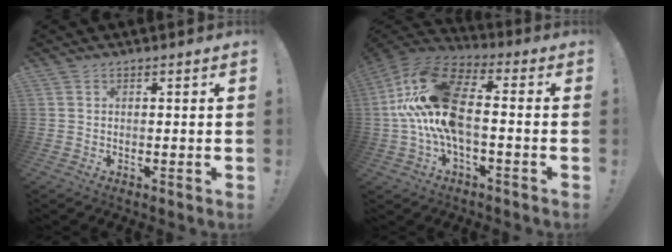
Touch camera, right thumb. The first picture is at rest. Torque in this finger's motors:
{"motor_torque": [2.18, 2.36, 2.49, -0.28, 0.23]}